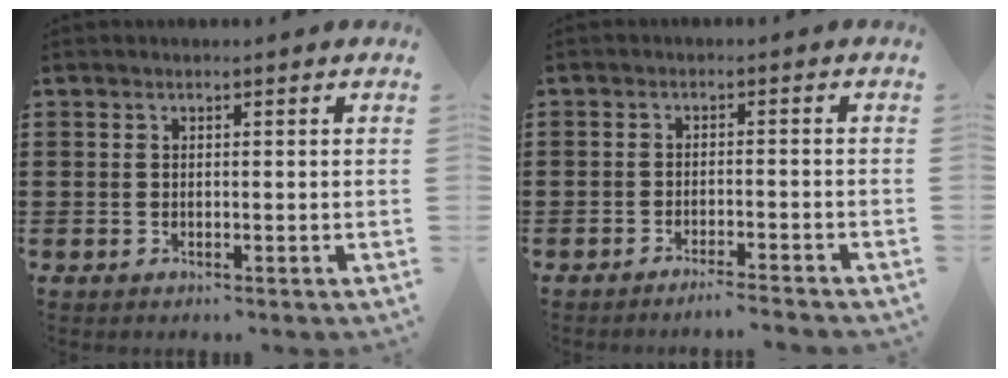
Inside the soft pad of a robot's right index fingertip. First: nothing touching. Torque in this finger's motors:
{"motor_torque": [-0.40, 1.15, -0.84, -0.04]}